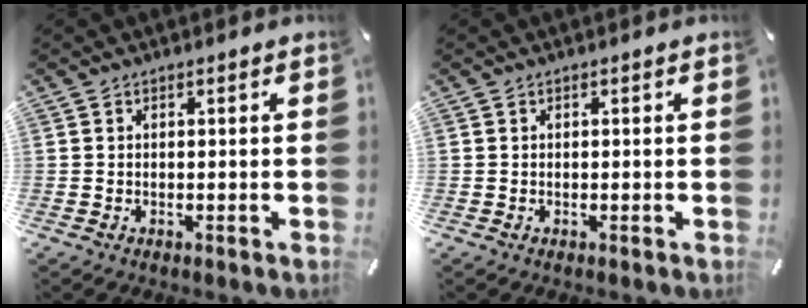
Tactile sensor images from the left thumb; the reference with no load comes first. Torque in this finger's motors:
{"motor_torque": [0.13, 0.13, -0.02, 0.02, 0.00]}